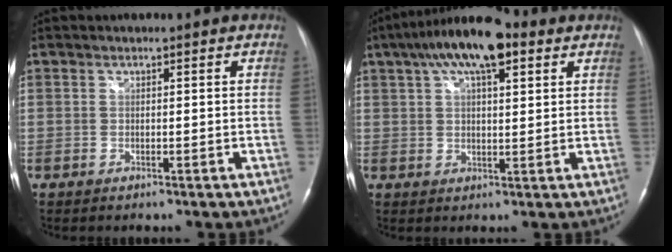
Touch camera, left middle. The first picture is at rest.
{"total": 13.2, "force": [7.3, 4.1, 10.1], "torque": [-0.191, 0.042, 0.123]}